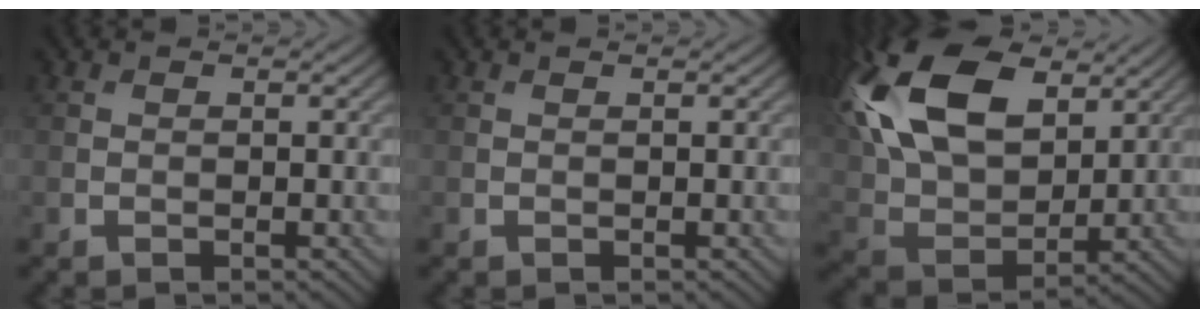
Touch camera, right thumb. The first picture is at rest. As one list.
[{"total": 0.0}, {"total": 18.4, "force": [7.3, 10.7, 13.0], "torque": [-0.312, 0.037, 0.126]}]